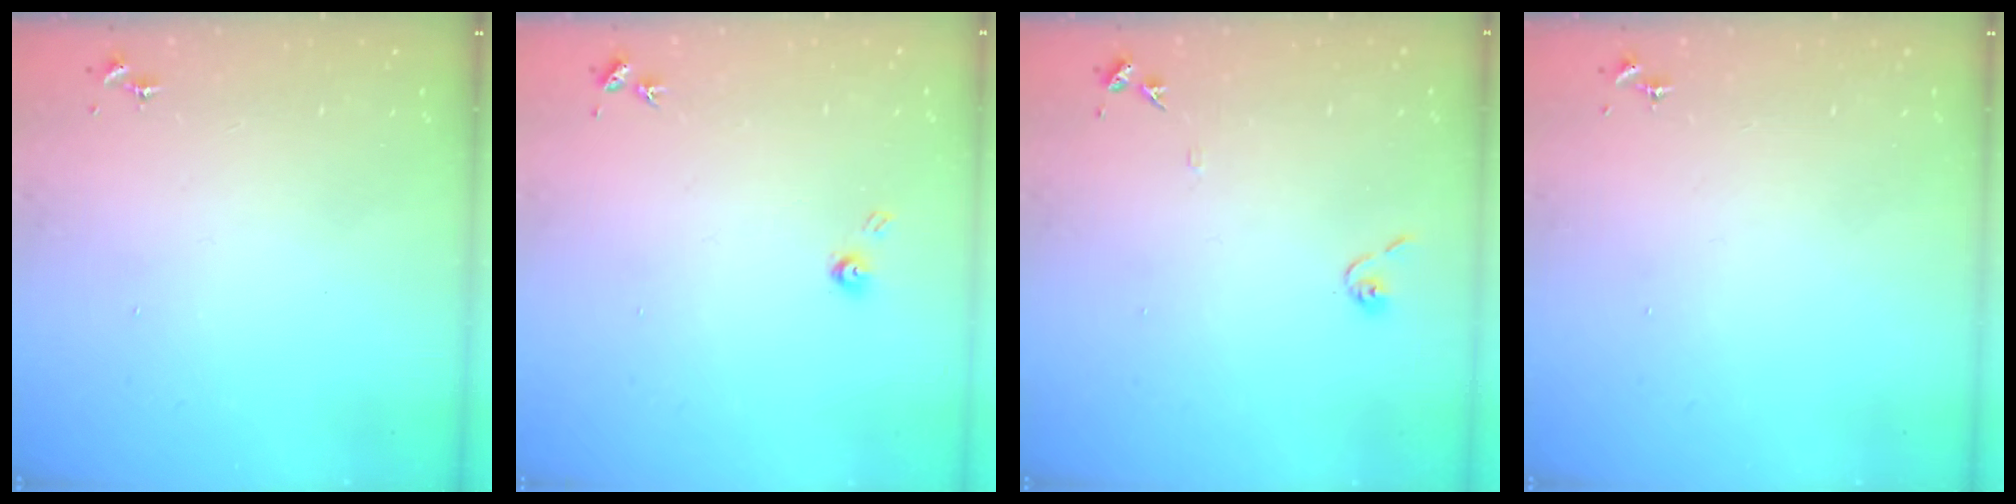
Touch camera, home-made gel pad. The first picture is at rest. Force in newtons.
{"total": 3.8, "press": 3.7, "slide": 0.2}
{"total": 6.8, "press": 6.8, "slide": 0.6}
{"total": 0.0}